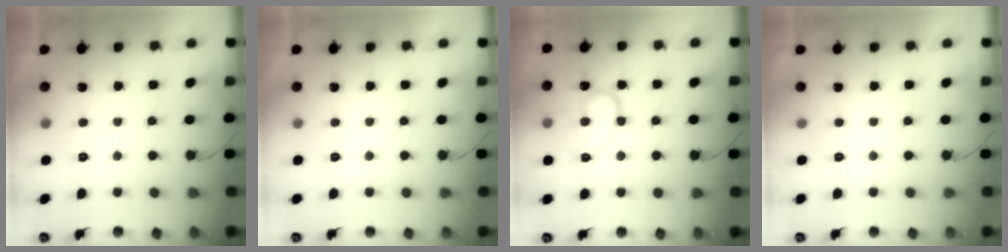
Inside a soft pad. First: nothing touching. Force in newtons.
{"total": 0.0}
{"total": 11.6, "press": 11.5, "slide": 1.1}
{"total": 1.8, "press": 1.8, "slide": 0.1}